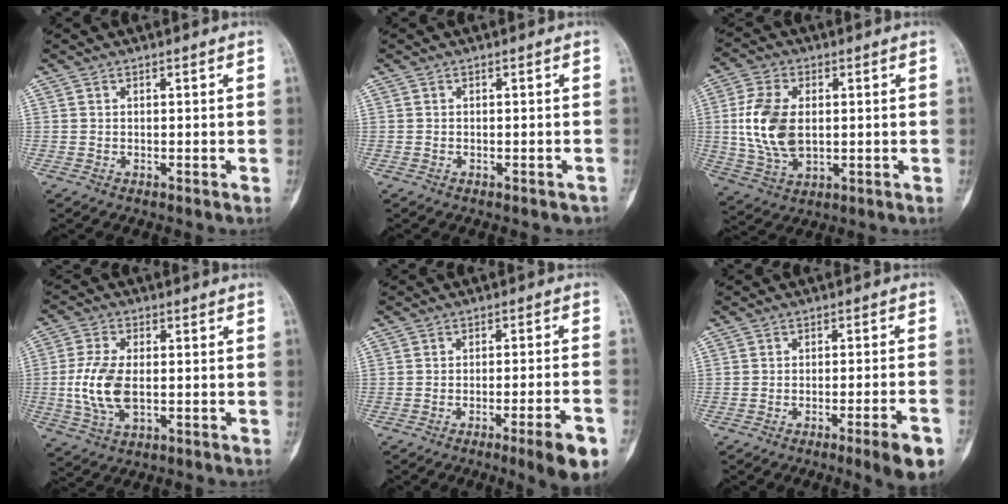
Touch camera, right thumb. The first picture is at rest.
{"total": 1.6, "force": [-1.3, 0.7, 0.5], "torque": [-0.009, 0.008, -0.014]}
{"total": 12.1, "force": [0.8, 7.3, 9.6], "torque": [-0.197, -0.004, 0.021]}
{"total": 9.6, "force": [-0.8, 5.1, 8.1], "torque": [-0.174, -0.001, -0.015]}
{"total": 9.2, "force": [-5.0, 0.8, 7.7], "torque": [-0.105, 0.013, -0.069]}
{"total": 7.8, "force": [-4.3, 0.5, 6.5], "torque": [-0.090, 0.011, -0.059]}